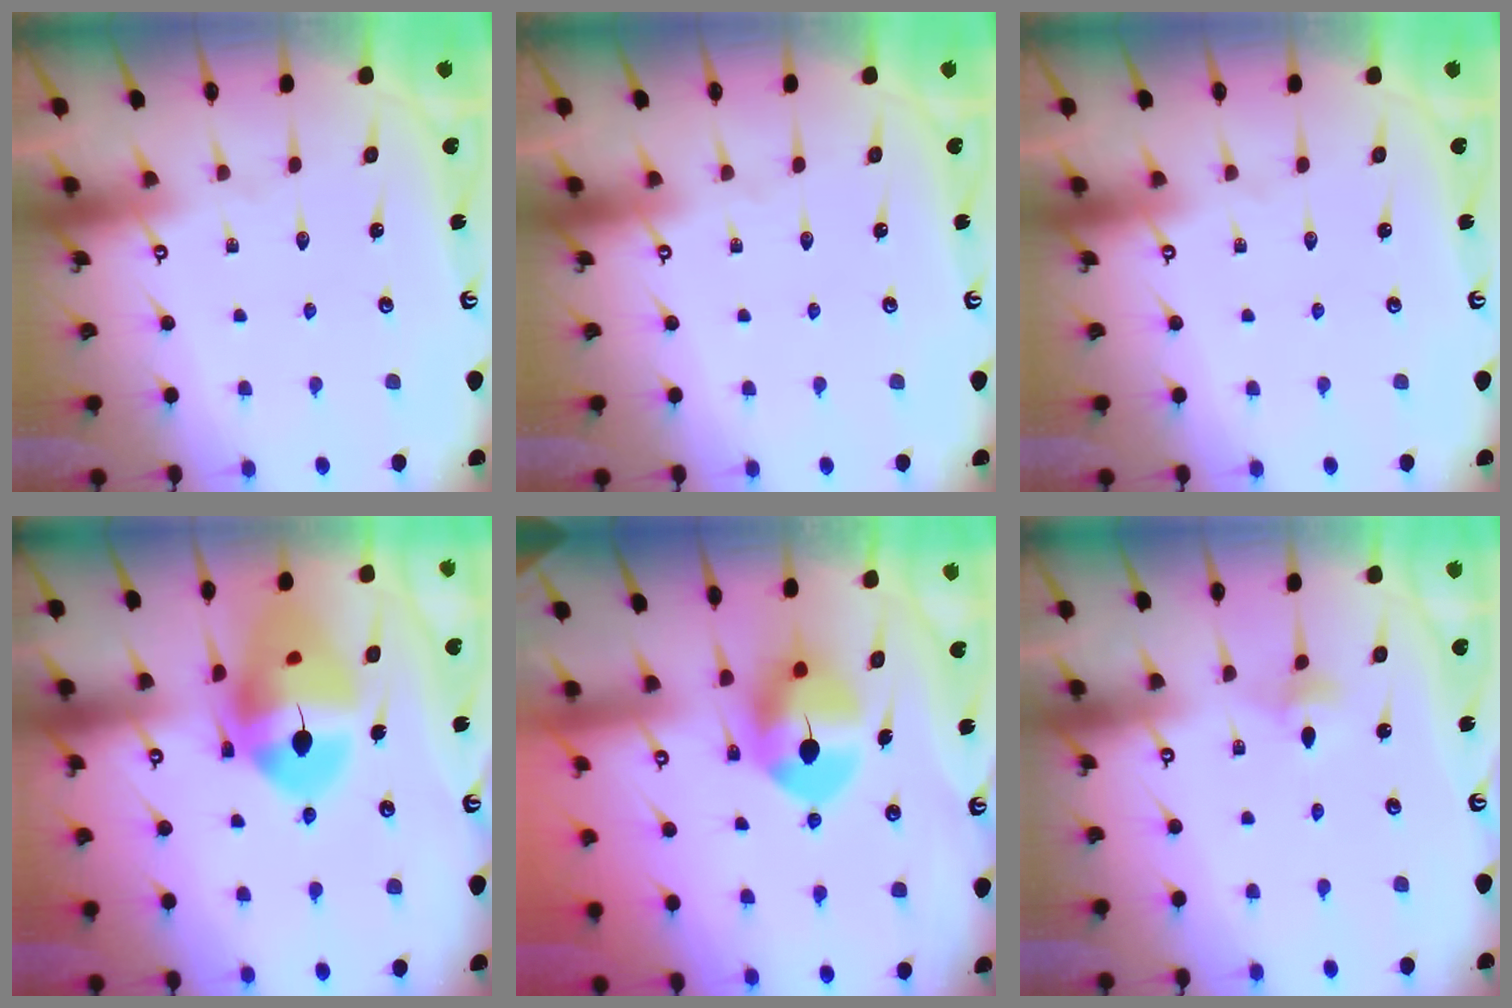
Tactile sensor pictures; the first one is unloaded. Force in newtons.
{"total": 0.0}
{"total": 0.0}
{"total": 18.1, "press": 17.9, "slide": 2.2}
{"total": 9.7, "press": 9.6, "slide": 1.6}
{"total": 3.2, "press": 3.1, "slide": 0.7}